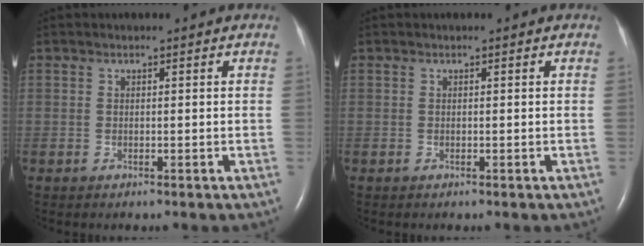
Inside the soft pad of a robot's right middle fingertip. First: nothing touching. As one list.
[{"total": 0.0}]